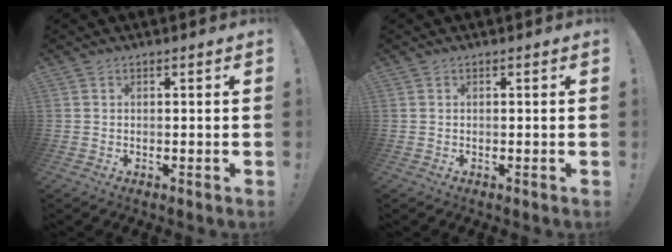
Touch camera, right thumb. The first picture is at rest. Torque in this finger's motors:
{"motor_torque": [-0.18, 0.06, -0.01, 0.10, -0.08]}